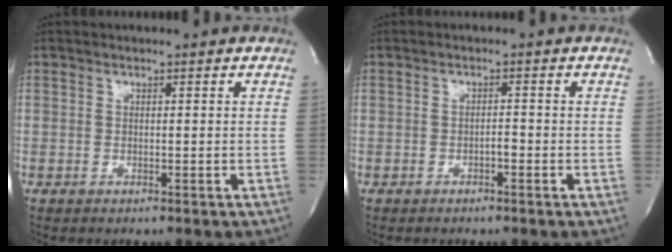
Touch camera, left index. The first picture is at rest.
{"total": 1.0, "force": [-0.6, 0.2, 0.8], "torque": [-0.012, 0.002, -0.011]}